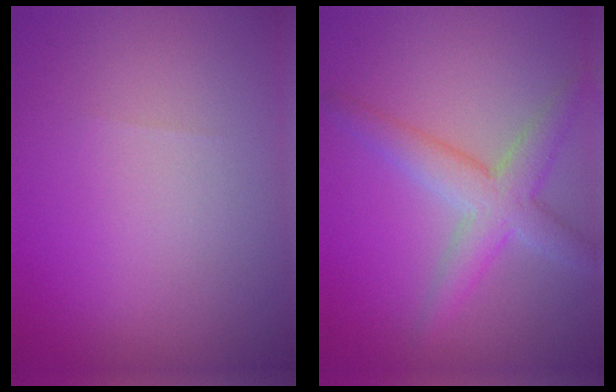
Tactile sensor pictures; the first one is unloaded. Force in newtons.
{"total": 4.2, "press": 4.2, "slide": 0.2}